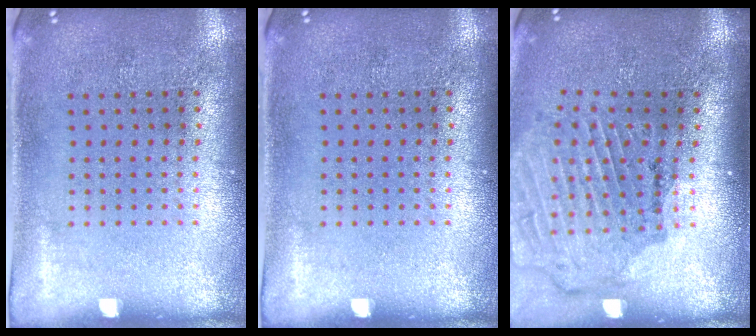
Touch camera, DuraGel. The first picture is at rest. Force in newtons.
{"total": 0.0}
{"total": 1.9, "press": 1.8, "slide": 0.3}